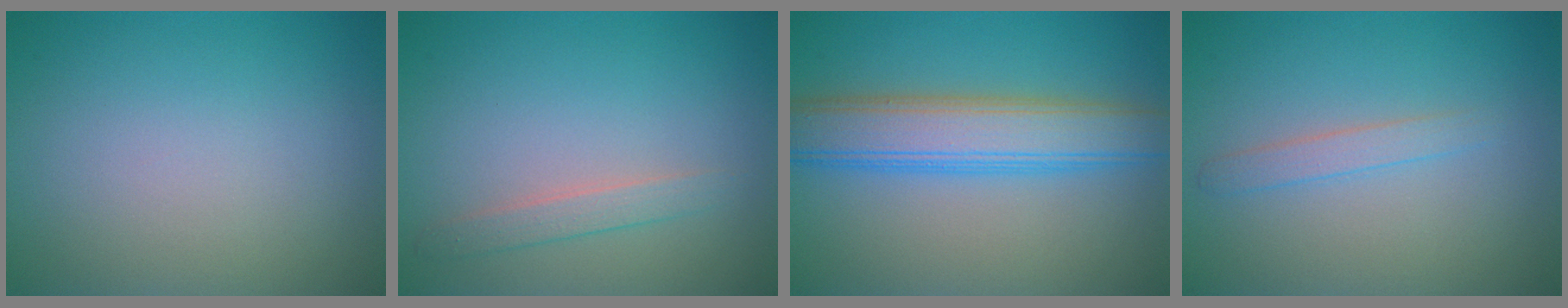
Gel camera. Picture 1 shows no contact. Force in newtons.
{"total": 1.6, "press": 1.6, "slide": 0.0}
{"total": 6.6, "press": 6.6, "slide": 0.2}
{"total": 1.5, "press": 1.4, "slide": 0.1}